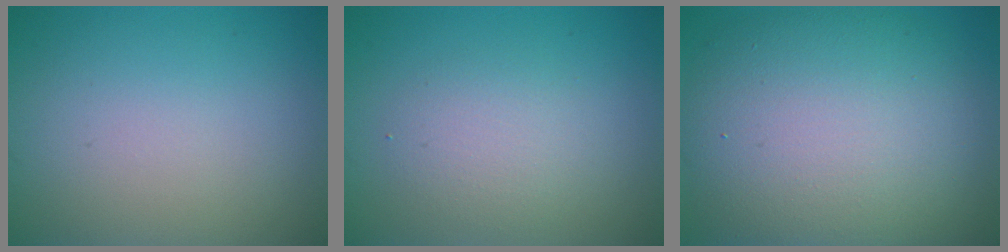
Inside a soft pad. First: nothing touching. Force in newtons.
{"total": 2.5, "press": 2.5, "slide": 0.2}
{"total": 12.0, "press": 12.0, "slide": 0.8}